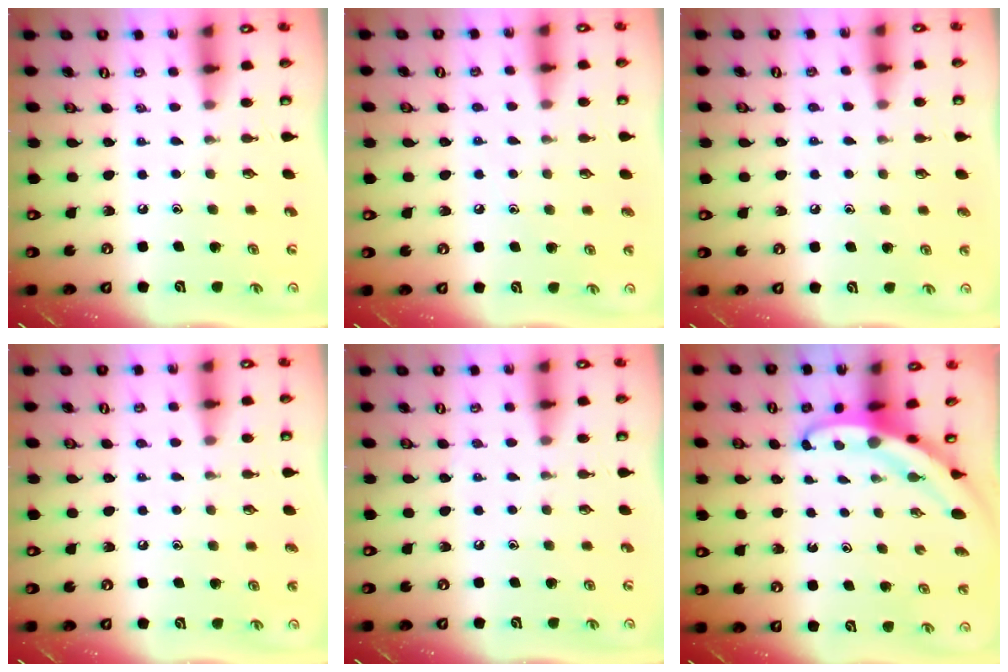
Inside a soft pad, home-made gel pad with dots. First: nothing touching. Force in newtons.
{"total": 4.2, "press": 4.2, "slide": 0.5}
{"total": 3.2, "press": 3.2, "slide": 0.4}
{"total": 3.8, "press": 3.7, "slide": 0.5}
{"total": 3.0, "press": 2.9, "slide": 0.3}
{"total": 5.4, "press": 5.4, "slide": 0.3}